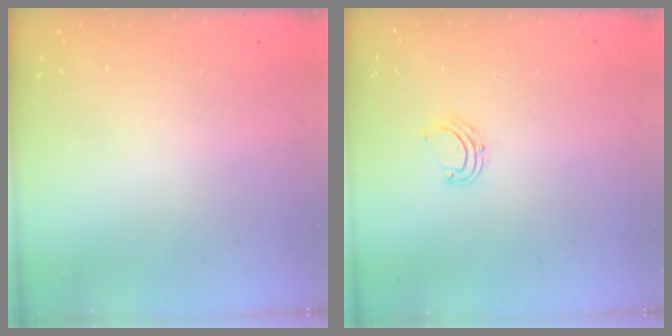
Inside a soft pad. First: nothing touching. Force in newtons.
{"total": 4.6, "press": 4.5, "slide": 0.5}